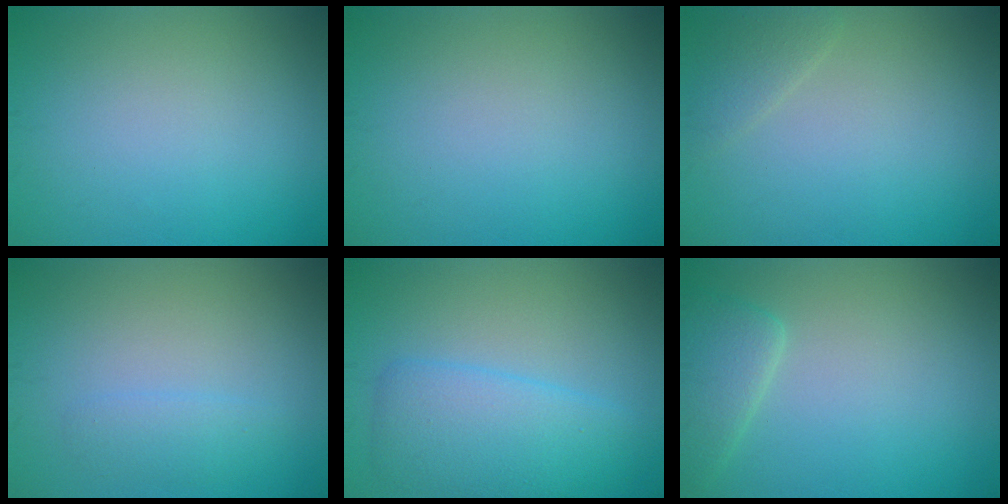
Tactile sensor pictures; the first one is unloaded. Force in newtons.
{"total": 0.0}
{"total": 1.6, "press": 1.6, "slide": 0.1}
{"total": 1.6, "press": 1.6, "slide": 0.0}
{"total": 5.4, "press": 5.4, "slide": 0.3}
{"total": 2.9, "press": 2.9, "slide": 0.3}